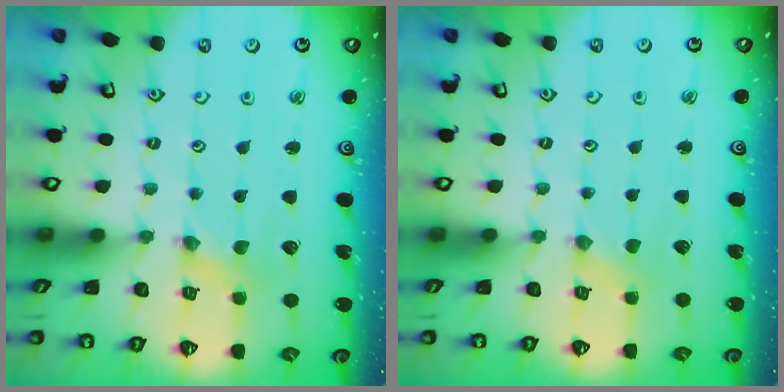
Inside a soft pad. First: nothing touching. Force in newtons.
{"total": 0.0}